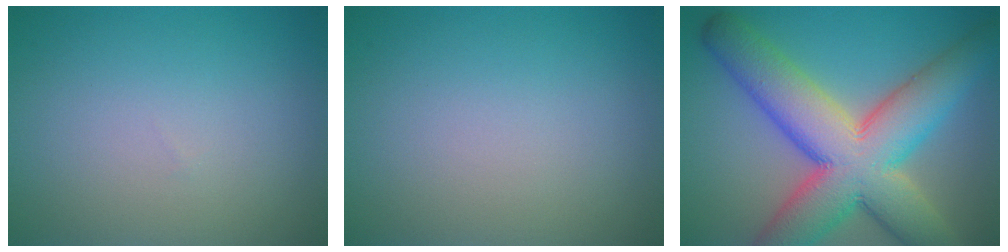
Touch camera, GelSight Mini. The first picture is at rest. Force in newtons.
{"total": 0.0}
{"total": 12.7, "press": 12.7, "slide": 0.5}